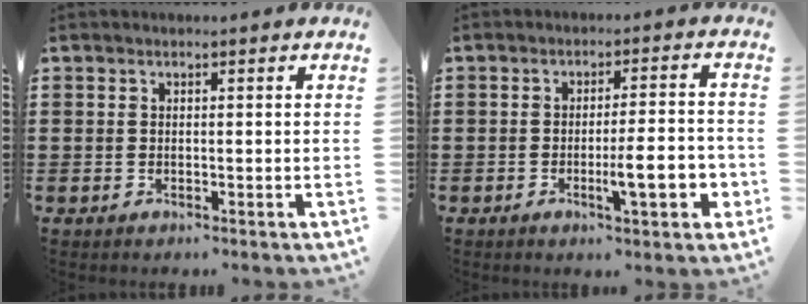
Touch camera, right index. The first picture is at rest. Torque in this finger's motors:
{"motor_torque": [0.28, -0.07, 0.23, 0.07]}